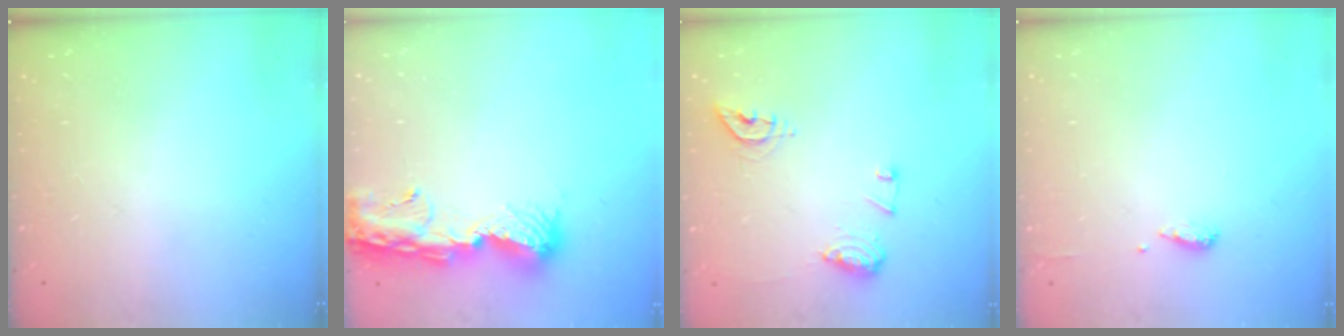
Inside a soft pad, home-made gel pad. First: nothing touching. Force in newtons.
{"total": 12.9, "press": 12.9, "slide": 1.3}
{"total": 10.5, "press": 10.5, "slide": 0.7}
{"total": 6.1, "press": 6.0, "slide": 1.3}